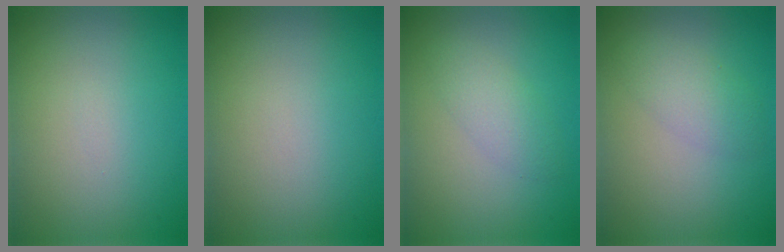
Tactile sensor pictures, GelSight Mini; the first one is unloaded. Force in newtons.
{"total": 0.0}
{"total": 2.2, "press": 2.2, "slide": 0.1}
{"total": 2.5, "press": 2.5, "slide": 0.1}